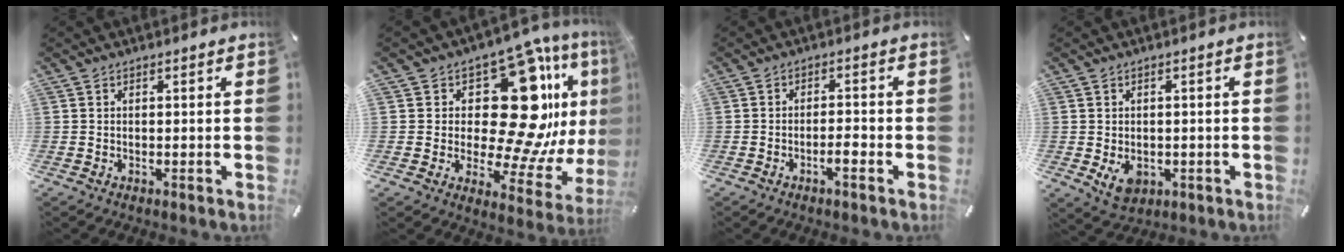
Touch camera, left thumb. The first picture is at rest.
{"total": 23.4, "force": [8.2, 12.7, 17.8], "torque": [-0.248, -0.087, 0.143]}
{"total": 2.9, "force": [-1.5, 0.8, 2.4], "torque": [-0.039, 0.005, -0.027]}
{"total": 5.1, "force": [-1.3, 3.9, 3.0], "torque": [-0.051, -0.003, -0.025]}